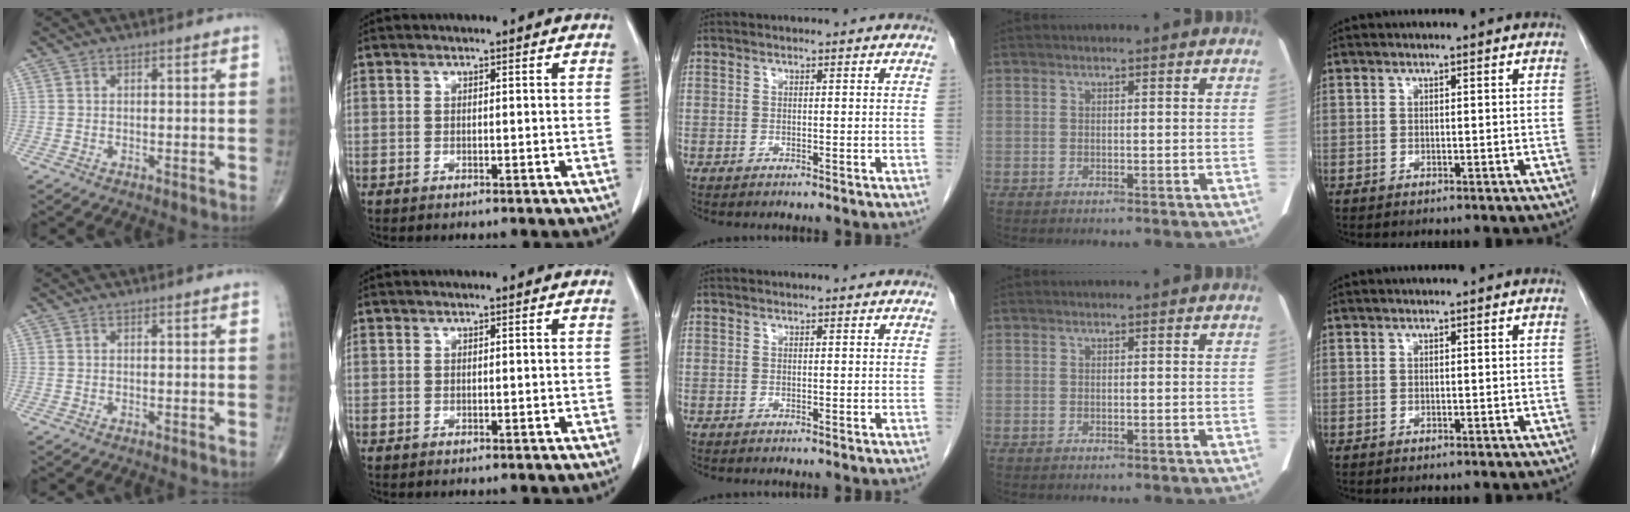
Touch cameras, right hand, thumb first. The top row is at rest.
{}